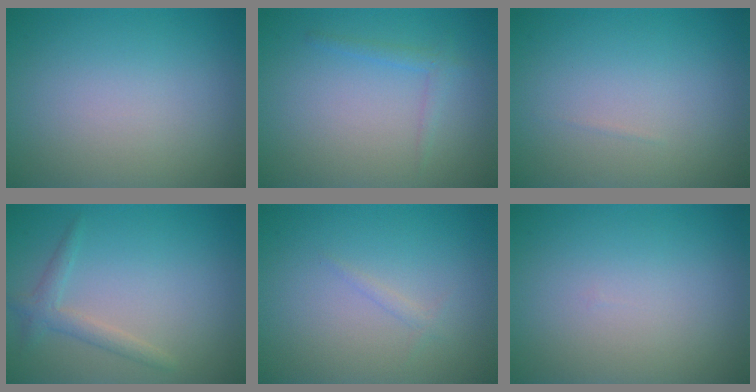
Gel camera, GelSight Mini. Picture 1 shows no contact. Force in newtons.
{"total": 1.2, "press": 1.2, "slide": 0.1}
{"total": 0.0}
{"total": 1.8, "press": 1.8, "slide": 0.1}
{"total": 0.7, "press": 0.7, "slide": 0.1}
{"total": 0.0}